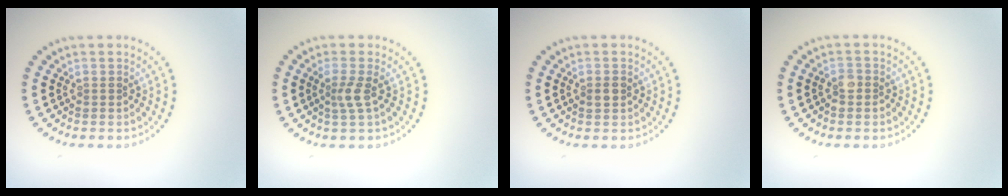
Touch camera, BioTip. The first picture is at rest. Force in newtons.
{"total": 1.9, "press": 1.4, "slide": 1.3}
{"total": 1.0, "press": 1.0, "slide": 0.0}
{"total": 1.4, "press": 1.3, "slide": 0.6}